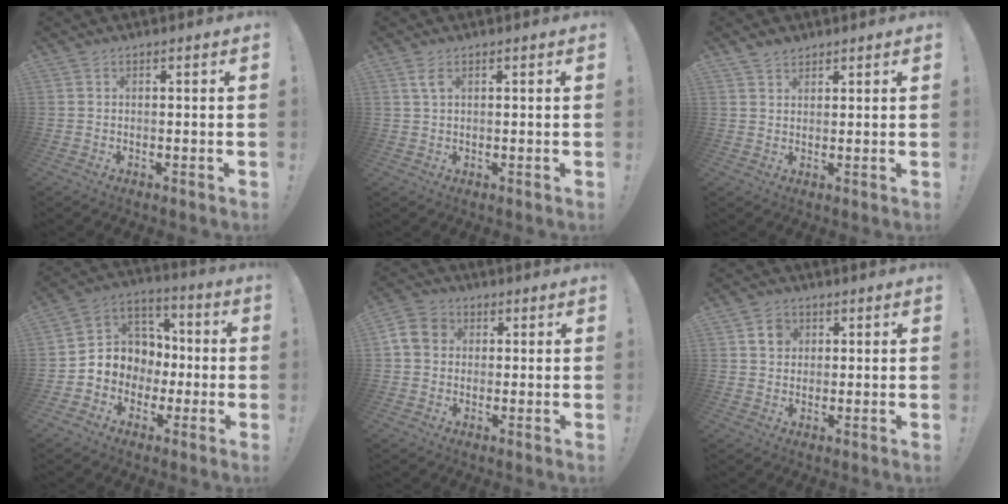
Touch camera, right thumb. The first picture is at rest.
{"total": 3.0, "force": [1.2, 1.2, 2.5], "torque": [-0.046, 0.000, 0.022]}
{"total": 3.0, "force": [2.5, 1.6, 0.7], "torque": [-0.008, -0.014, 0.045]}
{"total": 9.3, "force": [-2.0, 8.9, 1.9], "torque": [-0.022, 0.010, -0.024]}
{"total": 7.4, "force": [1.0, 6.3, 3.7], "torque": [-0.067, 0.016, 0.024]}
{"total": 4.7, "force": [2.0, 4.0, 1.5], "torque": [-0.020, -0.003, 0.037]}